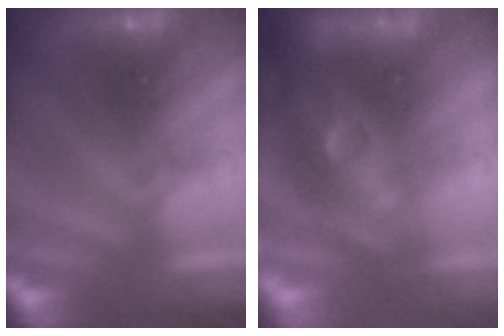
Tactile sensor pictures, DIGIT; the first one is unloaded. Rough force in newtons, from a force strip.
{"total": 7.5}